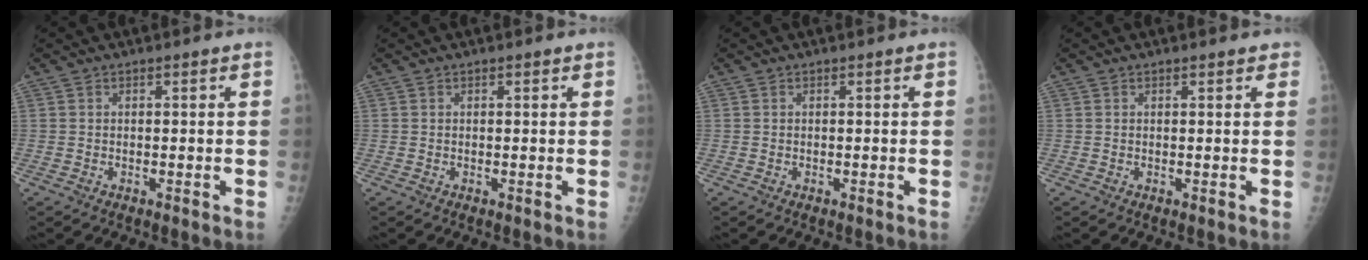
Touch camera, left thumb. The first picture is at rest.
{"total": 0.5, "force": [0.3, 0.2, 0.4], "torque": [-0.006, -0.001, 0.004]}
{"total": 0.0}
{"total": 1.4, "force": [1.1, 0.5, 0.8], "torque": [-0.005, 0.000, 0.010]}